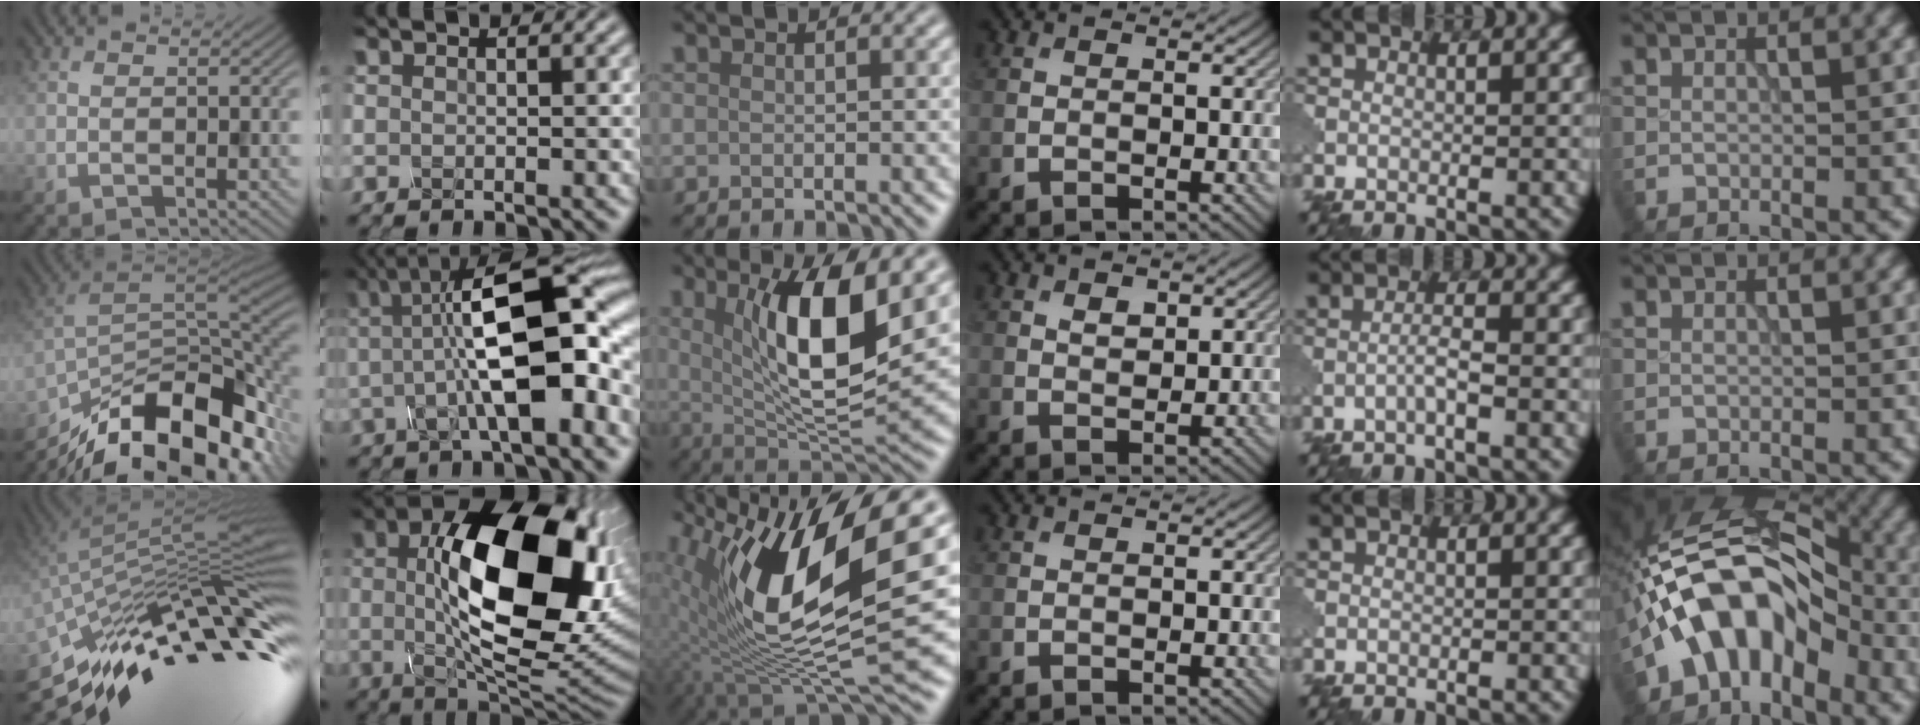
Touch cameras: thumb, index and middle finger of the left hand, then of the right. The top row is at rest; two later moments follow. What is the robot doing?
{"motion": "assemble", "object": "glue stick"}